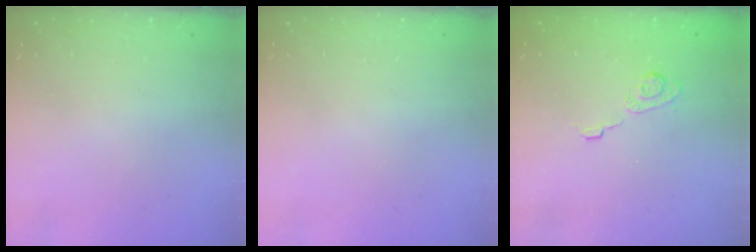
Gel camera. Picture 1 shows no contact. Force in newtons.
{"total": 0.0}
{"total": 4.2, "press": 3.8, "slide": 1.6}